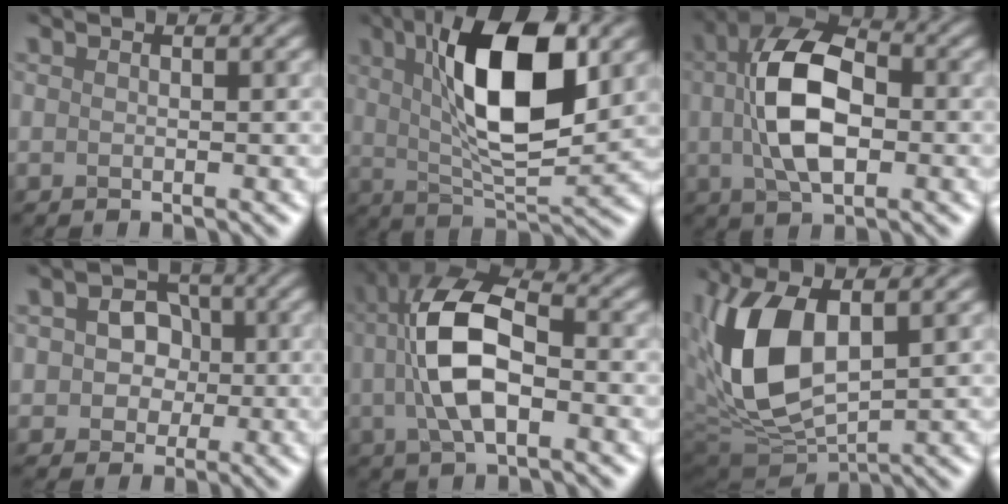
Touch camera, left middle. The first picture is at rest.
{"total": 9.1, "force": [2.6, 2.6, 8.4], "torque": [-0.159, 0.000, 0.063]}
{"total": 7.0, "force": [-0.2, 3.5, 6.1], "torque": [-0.143, 0.006, 0.010]}
{"total": 2.4, "force": [-0.4, 2.3, 0.7], "torque": [-0.015, -0.001, 0.005]}
{"total": 7.0, "force": [-0.6, 3.2, 6.2], "torque": [-0.152, 0.012, 0.004]}
{"total": 9.1, "force": [1.0, 4.7, 7.7], "torque": [-0.203, -0.004, 0.036]}